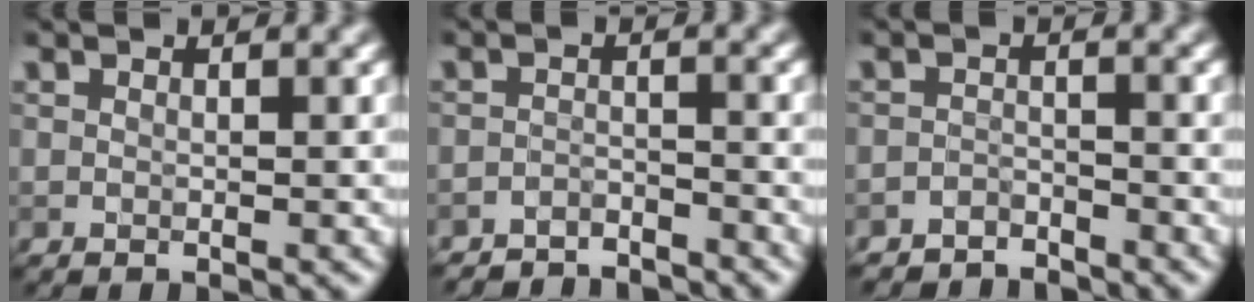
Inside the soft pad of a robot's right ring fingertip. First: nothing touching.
{"total": 3.7, "force": [-3.7, 0.6, 0.4], "torque": [-0.003, -0.005, -0.066]}
{"total": 2.6, "force": [-2.5, 0.7, 0.1], "torque": [0.005, 0.001, -0.051]}